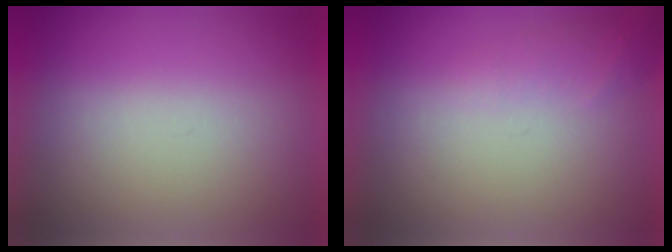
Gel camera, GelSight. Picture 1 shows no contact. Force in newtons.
{"total": 1.3}